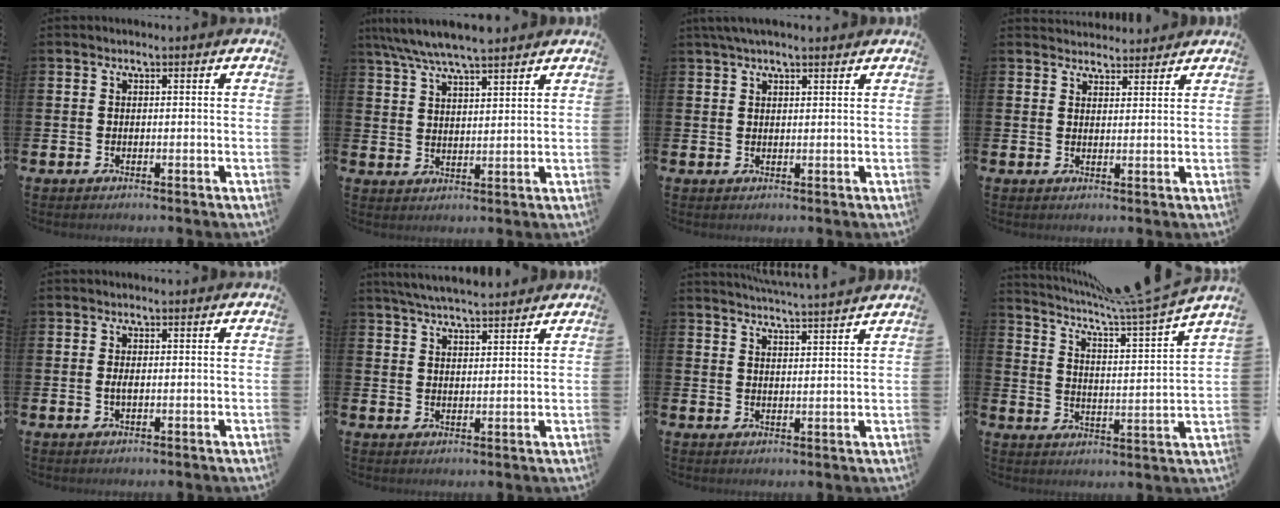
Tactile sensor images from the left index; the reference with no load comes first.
{"total": 6.8, "force": [6.4, 0.7, 2.3], "torque": [-0.067, -0.018, 0.117]}
{"total": 2.9, "force": [2.4, 0.7, 1.4], "torque": [-0.028, 0.003, 0.044]}
{"total": 3.1, "force": [2.9, 0.9, -0.3], "torque": [0.011, -0.016, 0.052]}
{"total": 1.3, "force": [0.0, 0.5, 1.2], "torque": [-0.018, 0.000, -0.003]}
{"total": 5.0, "force": [4.8, 0.5, 1.0], "torque": [-0.029, -0.017, 0.088]}
{"total": 4.5, "force": [4.4, -0.8, 0.2], "torque": [-0.014, -0.032, 0.078]}
{"total": 6.3, "force": [5.9, -0.6, 2.1], "torque": [-0.056, -0.043, 0.102]}